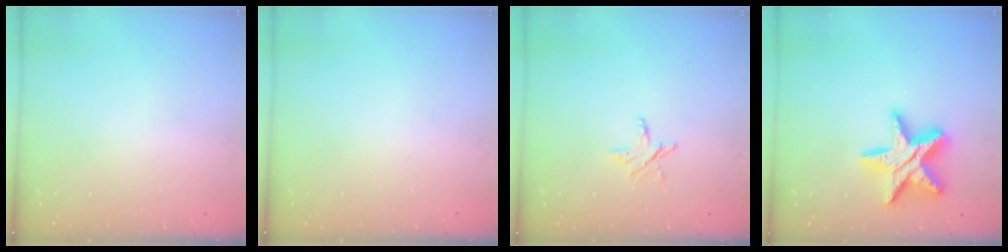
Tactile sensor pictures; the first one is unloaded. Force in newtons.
{"total": 0.0}
{"total": 3.7, "press": 3.7, "slide": 0.2}
{"total": 17.8, "press": 17.8, "slide": 1.4}